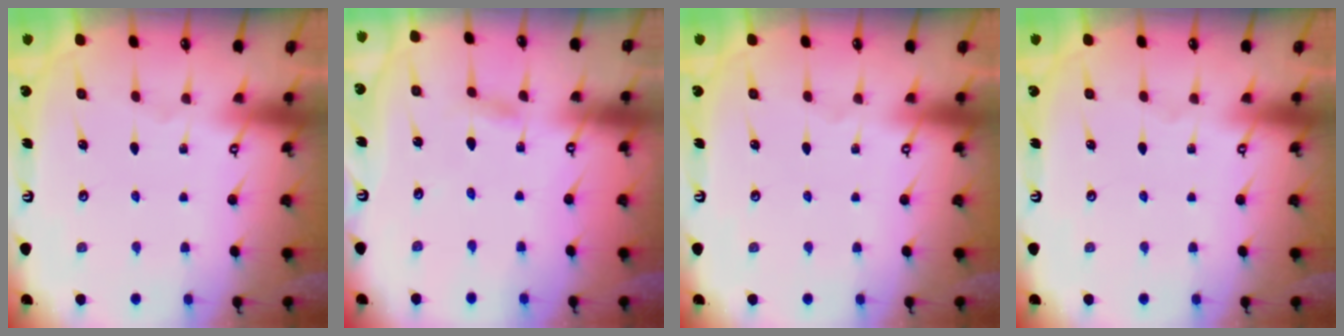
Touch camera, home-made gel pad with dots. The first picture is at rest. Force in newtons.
{"total": 2.1, "press": 2.1, "slide": 0.2}
{"total": 0.0}
{"total": 0.0}